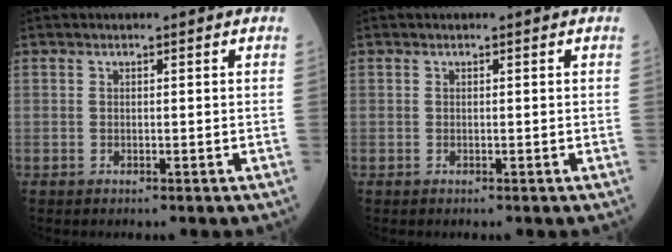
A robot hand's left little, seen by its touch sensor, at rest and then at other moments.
{"total": 0.0}